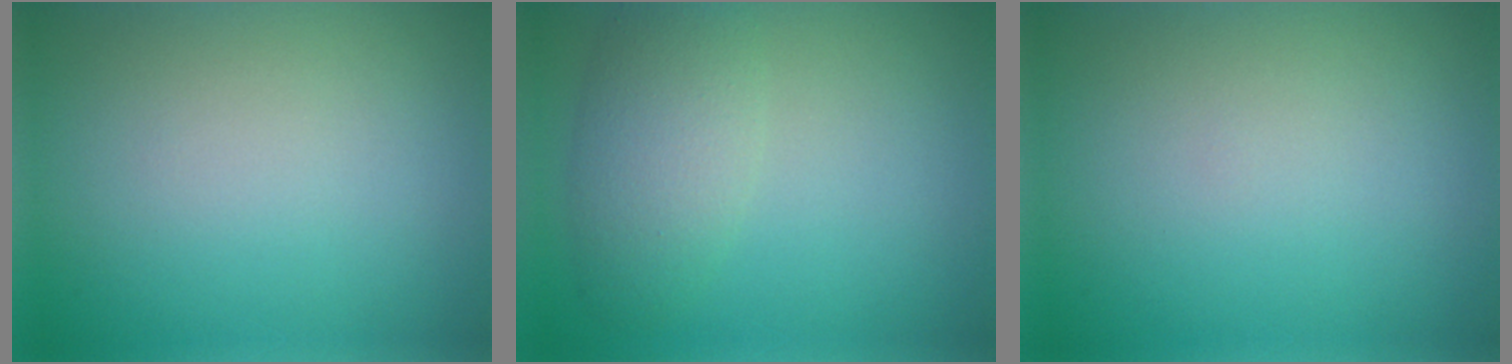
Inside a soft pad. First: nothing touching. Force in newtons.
{"total": 3.7, "press": 3.7, "slide": 0.2}
{"total": 0.0}